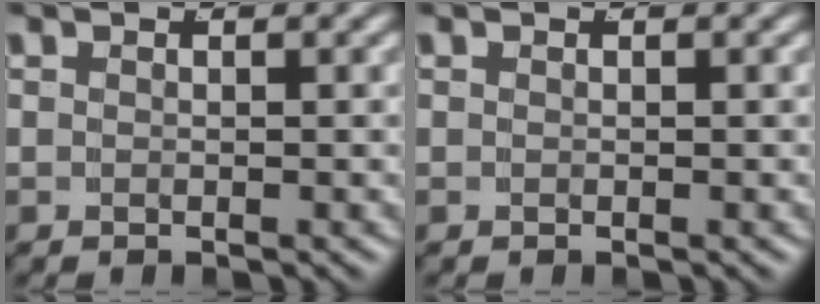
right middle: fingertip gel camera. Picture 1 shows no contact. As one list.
[{"total": 0.0}]